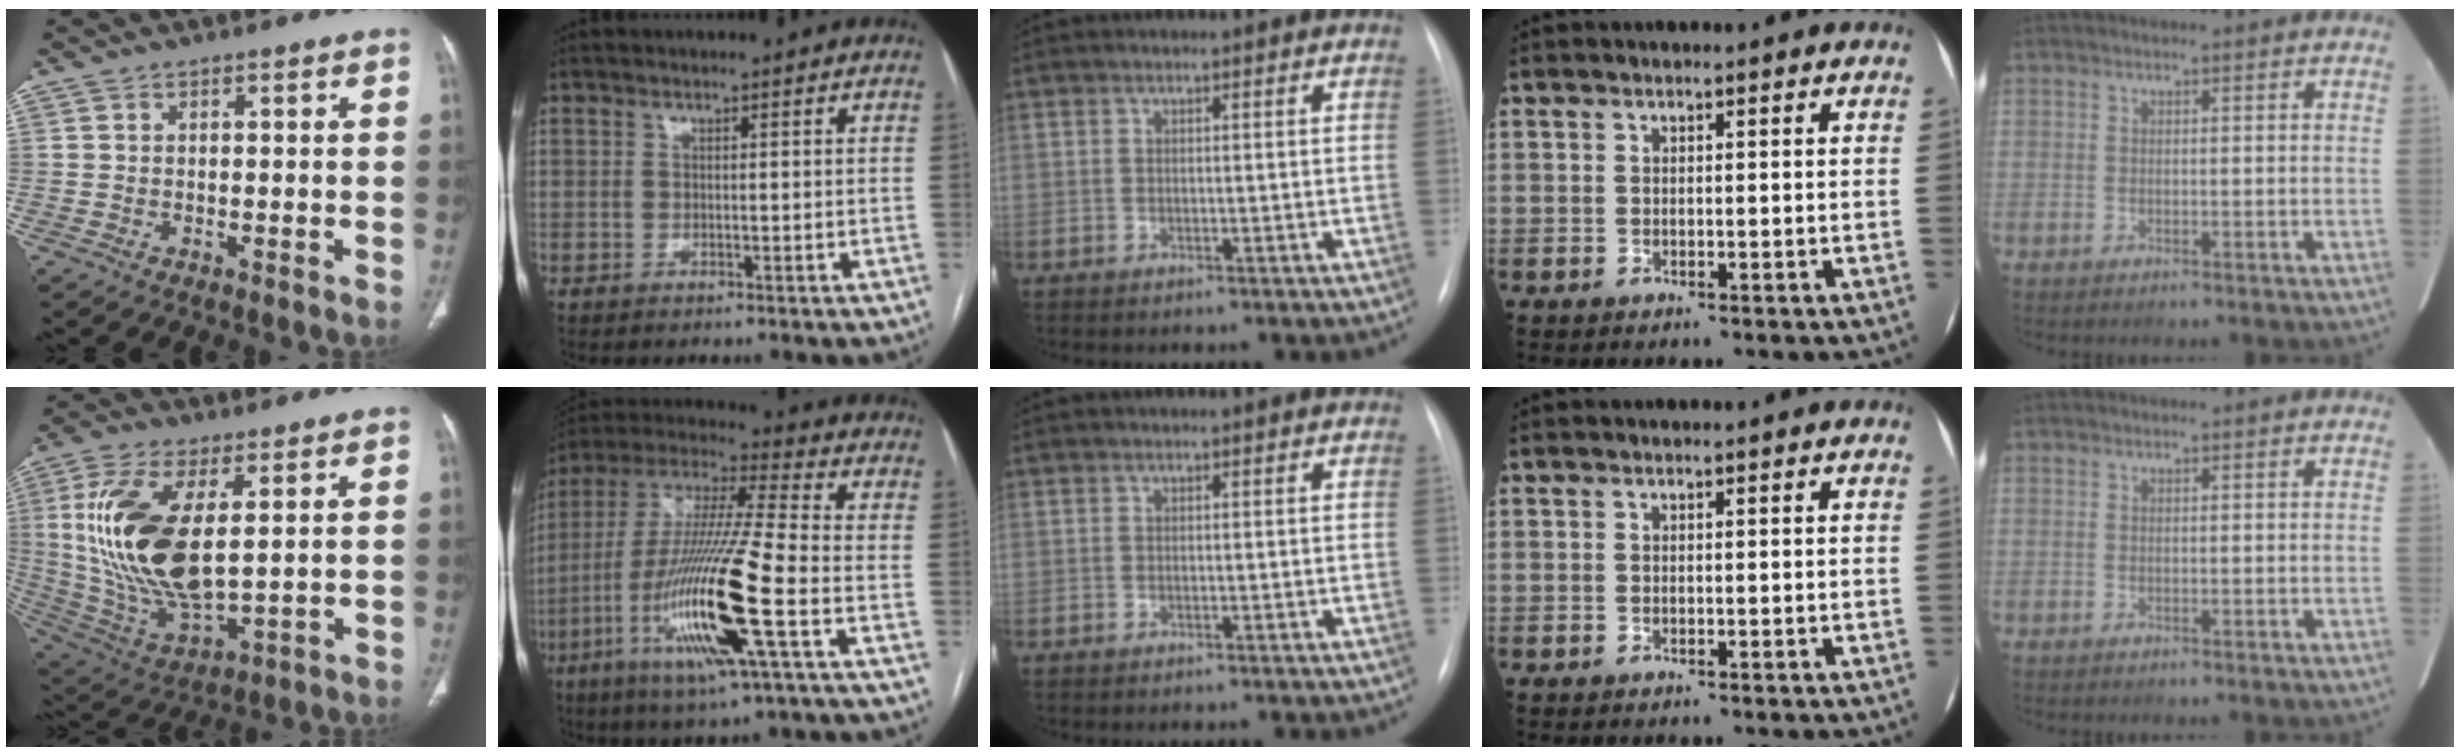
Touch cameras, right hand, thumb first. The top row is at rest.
{"thumb": {"total": 20.5, "force": [3.3, 9.4, 17.9], "torque": [-0.370, -0.023, 0.075]}, "index": {"total": 19.6, "force": [-6.5, 0.6, 18.5], "torque": [-0.387, -0.025, -0.127]}}